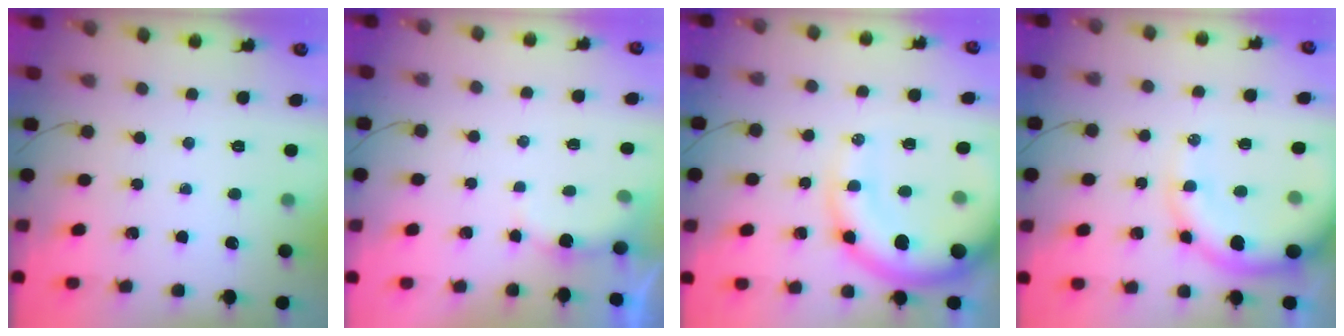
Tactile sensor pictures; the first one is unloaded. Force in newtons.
{"total": 4.9, "press": 4.9, "slide": 0.7}
{"total": 15.4, "press": 14.9, "slide": 3.7}
{"total": 13.1, "press": 12.8, "slide": 2.6}